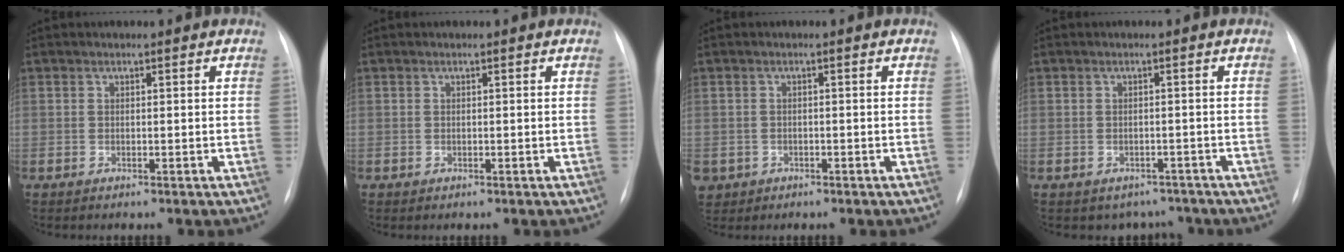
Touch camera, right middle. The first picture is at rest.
{"total": 0.0}
{"total": 4.1, "force": [-1.9, 3.6, 0.8], "torque": [-0.017, 0.003, -0.027]}
{"total": 4.1, "force": [-3.3, 2.4, 0.1], "torque": [0.011, 0.015, -0.039]}